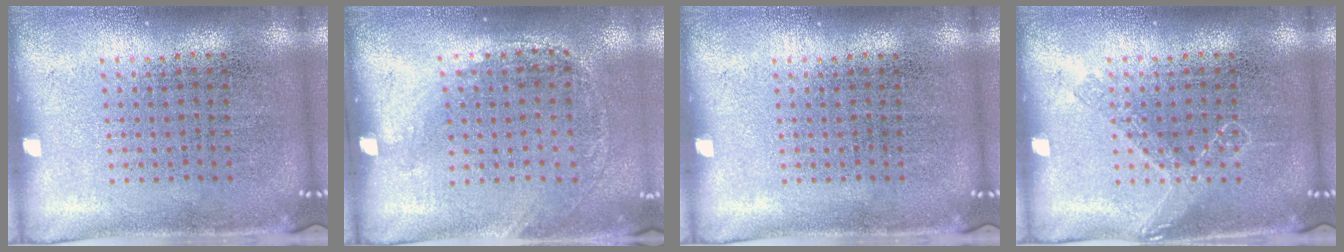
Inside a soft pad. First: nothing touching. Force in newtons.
{"total": 1.3, "press": 0.9, "slide": 0.9}
{"total": 0.0}
{"total": 1.5, "press": 1.5, "slide": 0.3}